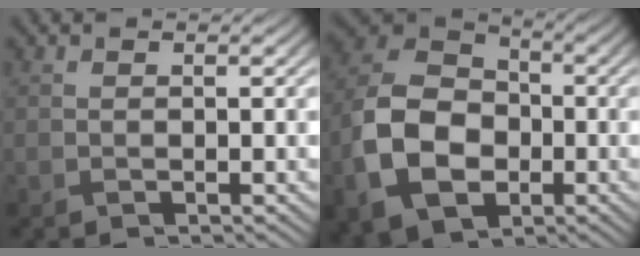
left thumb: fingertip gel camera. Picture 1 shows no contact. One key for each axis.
{"total": 13.2, "fx": -3.7, "fy": 9.4, "fz": 8.5, "tx": -0.204, "ty": -0.023, "tz": -0.077}